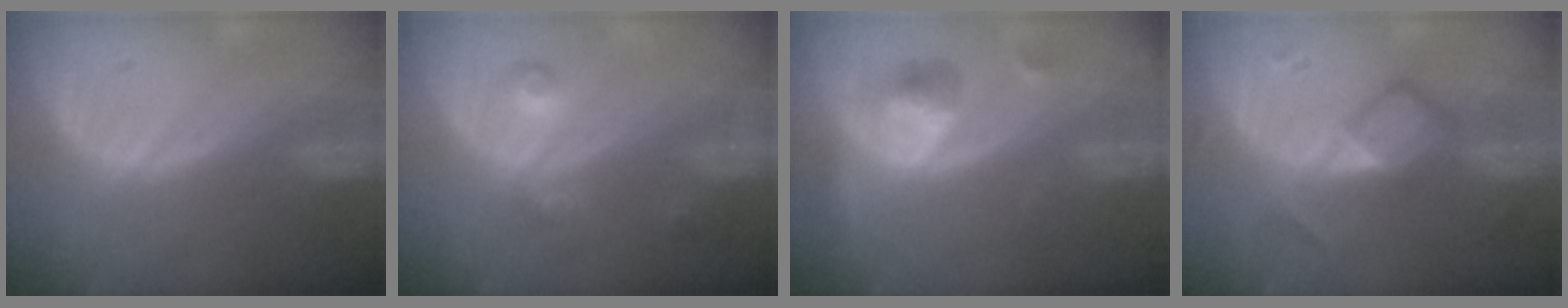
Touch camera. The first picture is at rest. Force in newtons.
{"total": 3.7, "press": 3.3, "slide": 1.7}
{"total": 5.7, "press": 5.3, "slide": 1.9}
{"total": 5.4, "press": 5.4, "slide": 0.1}